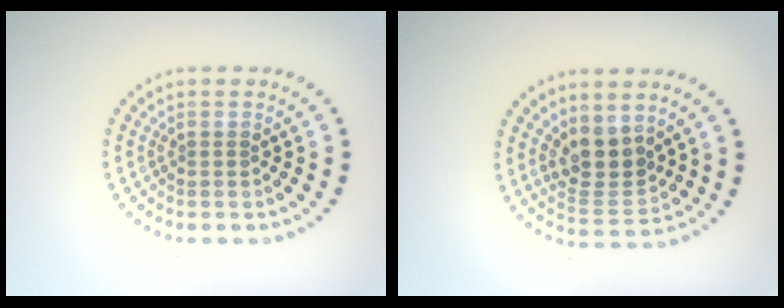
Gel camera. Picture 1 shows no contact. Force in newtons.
{"total": 3.8, "press": 3.3, "slide": 1.9}